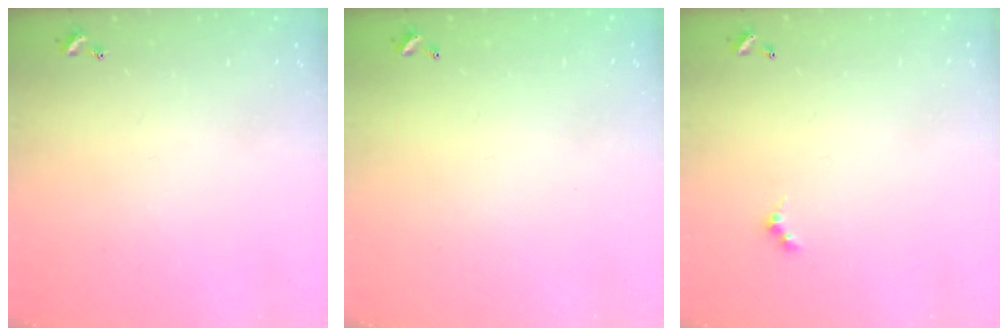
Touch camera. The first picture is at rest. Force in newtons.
{"total": 2.9, "press": 2.9, "slide": 0.1}
{"total": 2.4, "press": 2.4, "slide": 0.4}